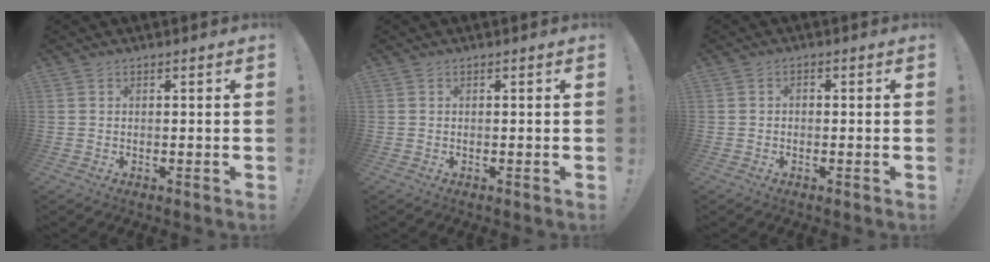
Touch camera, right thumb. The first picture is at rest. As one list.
[{"total": 0.0}, {"total": 1.3, "force": [-0.9, 0.7, 0.6], "torque": [-0.013, 0.005, -0.016]}]